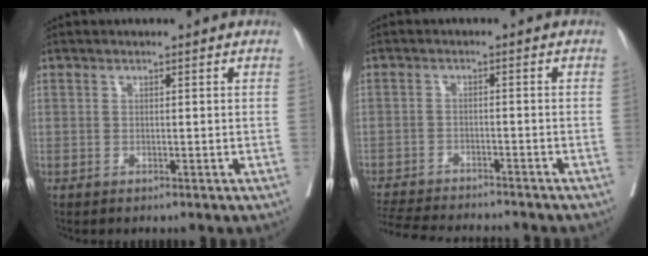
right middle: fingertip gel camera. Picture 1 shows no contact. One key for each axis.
{"total": 13.0, "fx": -12.1, "fy": 1.3, "fz": 4.6, "tx": -0.088, "ty": -0.017, "tz": -0.177}